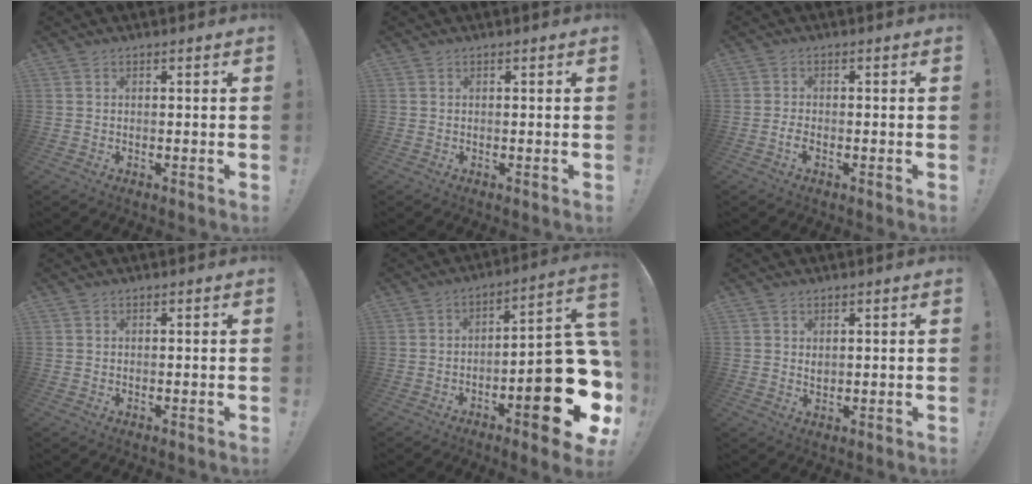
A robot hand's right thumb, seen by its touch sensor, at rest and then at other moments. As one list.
[{"total": 0.0}, {"total": 2.2, "force": [-1.3, 1.0, 1.4], "torque": [-0.029, 0.009, -0.020]}, {"total": 0.0}, {"total": 20.8, "force": [-7.0, 6.6, 18.4], "torque": [-0.224, 0.041, -0.101]}, {"total": 1.5, "force": [0.9, 1.1, 0.5], "torque": [-0.002, -0.003, 0.015]}]